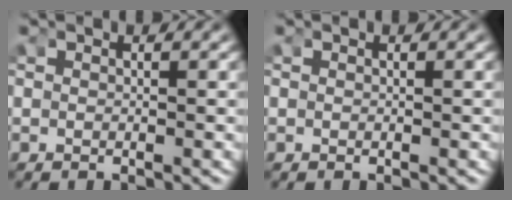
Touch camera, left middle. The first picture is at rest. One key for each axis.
{"total": 0.0}